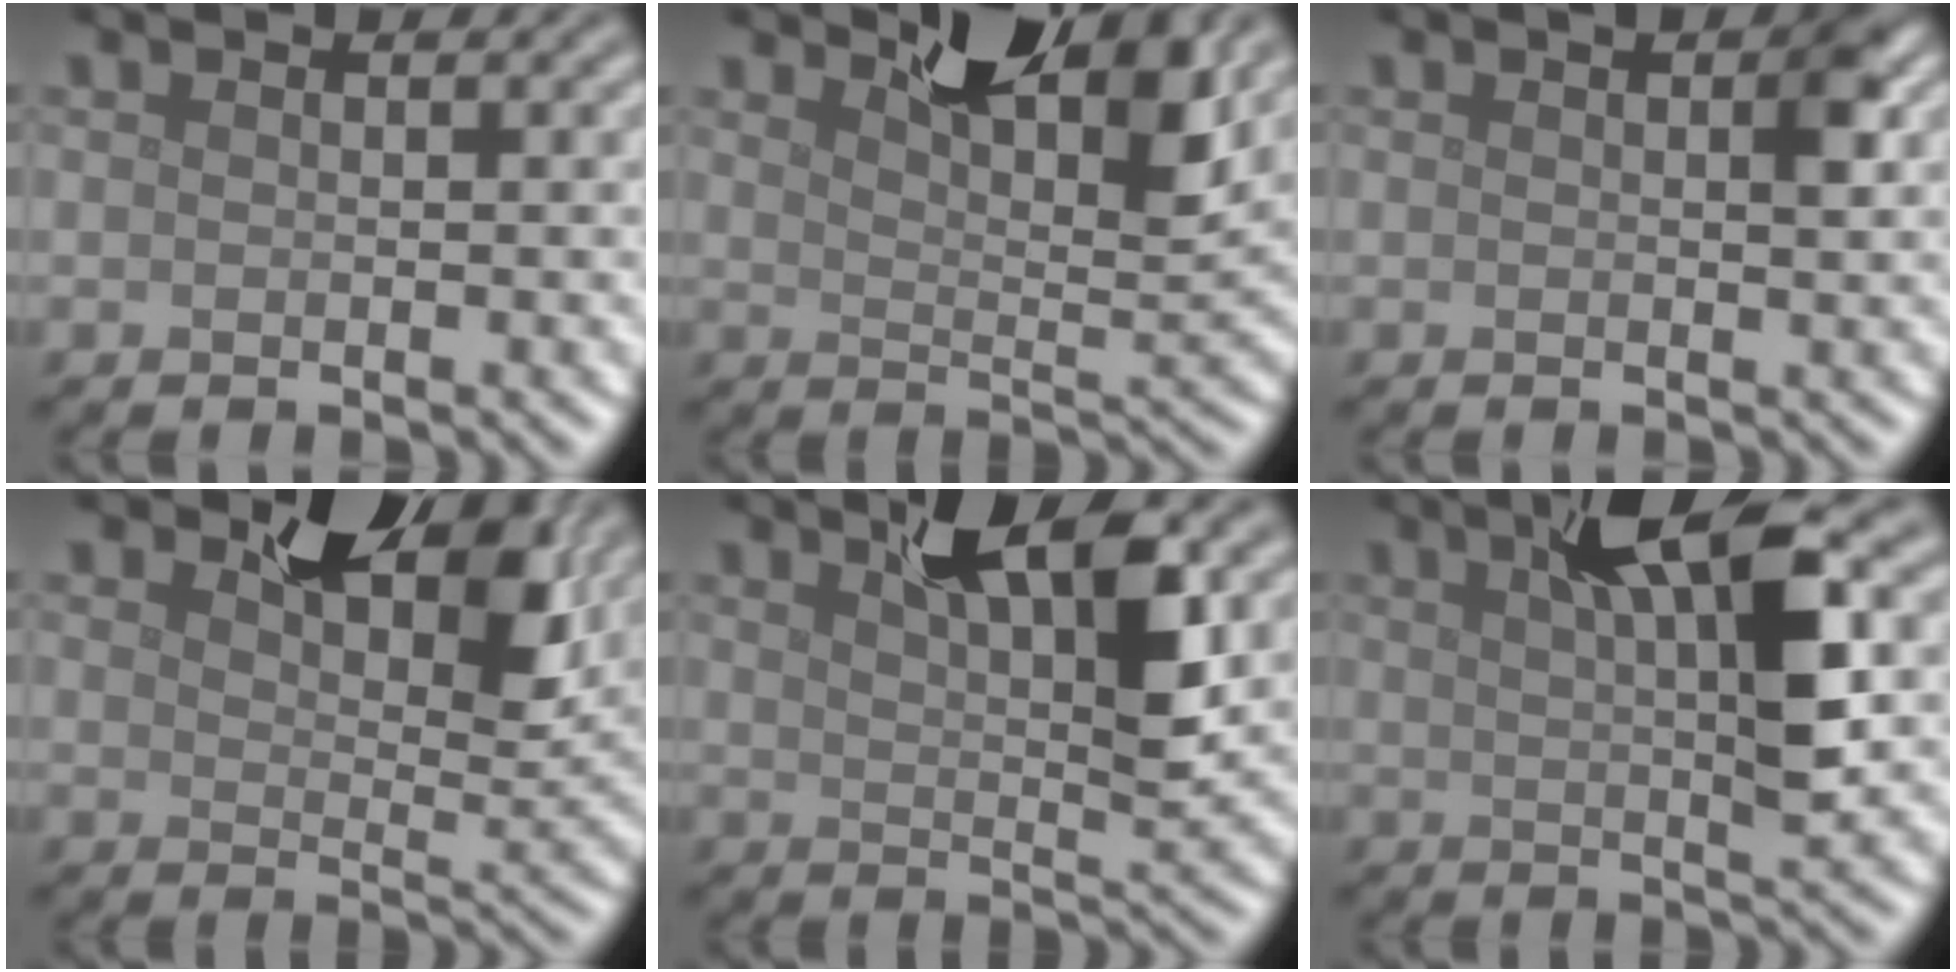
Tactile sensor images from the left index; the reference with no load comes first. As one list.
[{"total": 7.4, "force": [5.1, 2.3, 4.9], "torque": [-0.074, 0.000, 0.080]}, {"total": 2.2, "force": [0.7, 0.7, 2.0], "torque": [-0.024, 0.002, 0.010]}, {"total": 7.6, "force": [4.3, 3.5, 5.2], "torque": [-0.072, 0.000, 0.065]}, {"total": 6.6, "force": [3.4, 1.9, 5.4], "torque": [-0.085, 0.001, 0.053]}, {"total": 7.5, "force": [2.7, 1.6, 6.8], "torque": [-0.108, 0.011, 0.042]}]